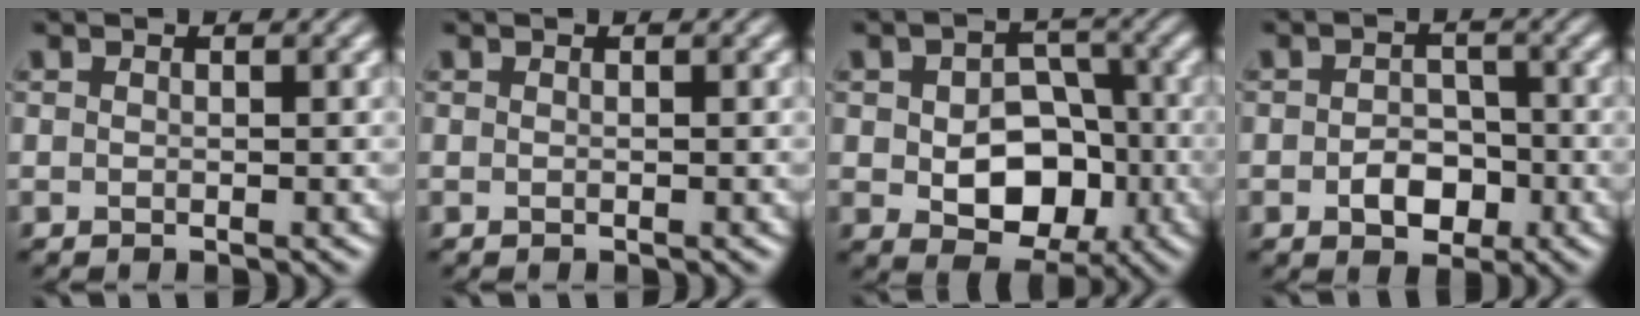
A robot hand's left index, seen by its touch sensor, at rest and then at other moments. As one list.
[{"total": 0.0}, {"total": 7.5, "force": [-1.2, 5.5, 5.0], "torque": [-0.070, -0.010, -0.009]}, {"total": 3.1, "force": [-1.1, 2.2, 1.9], "torque": [-0.026, 0.003, -0.020]}]